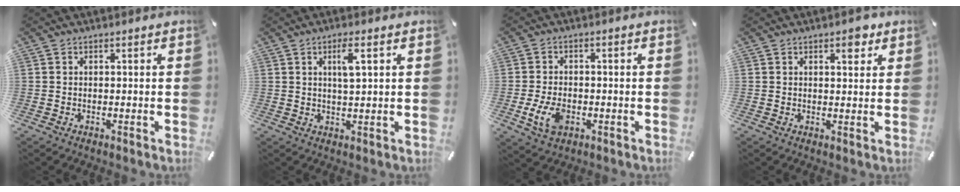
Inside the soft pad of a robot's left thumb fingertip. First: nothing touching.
{"total": 4.8, "force": [1.9, 0.9, 4.4], "torque": [-0.083, -0.001, 0.027]}
{"total": 6.8, "force": [-2.1, 4.5, 4.7], "torque": [-0.108, 0.004, -0.039]}
{"total": 3.8, "force": [2.3, 1.9, 2.4], "torque": [-0.020, -0.008, 0.033]}